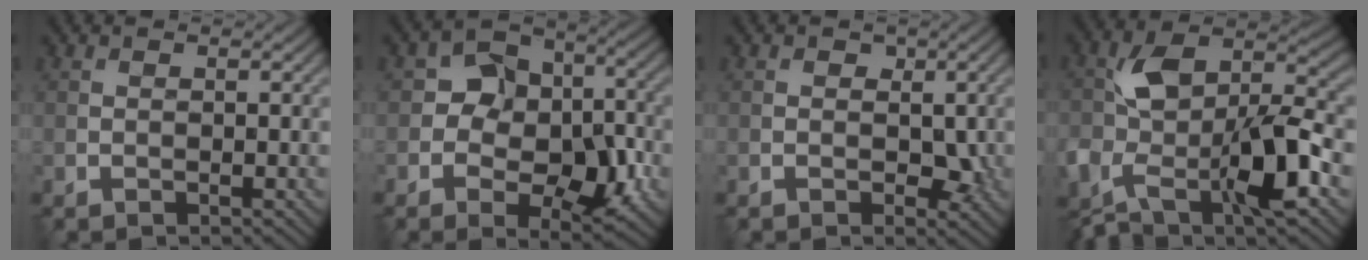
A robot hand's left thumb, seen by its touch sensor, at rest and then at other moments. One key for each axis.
{"total": 9.5, "fx": -1.8, "fy": 6.8, "fz": 6.4, "tx": -0.099, "ty": 0.000, "tz": -0.038}
{"total": 2.7, "fx": -0.3, "fy": 2.1, "fz": 1.6, "tx": -0.016, "ty": -0.006, "tz": -0.009}
{"total": 13.4, "fx": -4.4, "fy": 6.9, "fz": 10.6, "tx": -0.213, "ty": -0.009, "tz": -0.082}